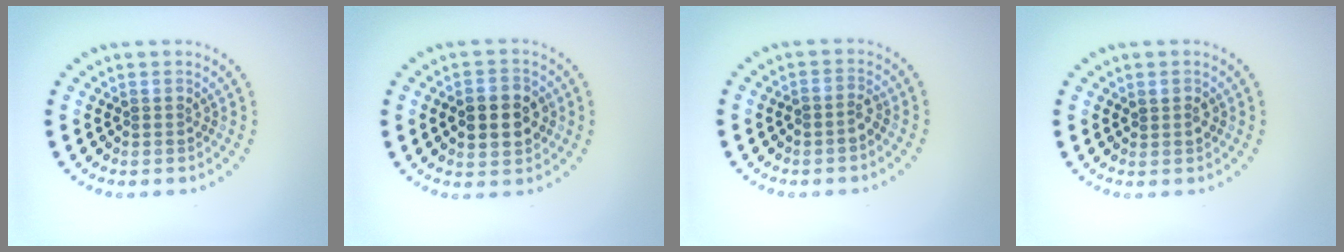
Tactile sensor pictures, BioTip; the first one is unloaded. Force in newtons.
{"total": 4.4, "press": 4.4, "slide": 0.1}
{"total": 1.1, "press": 0.9, "slide": 0.5}
{"total": 0.9, "press": 0.9, "slide": 0.3}